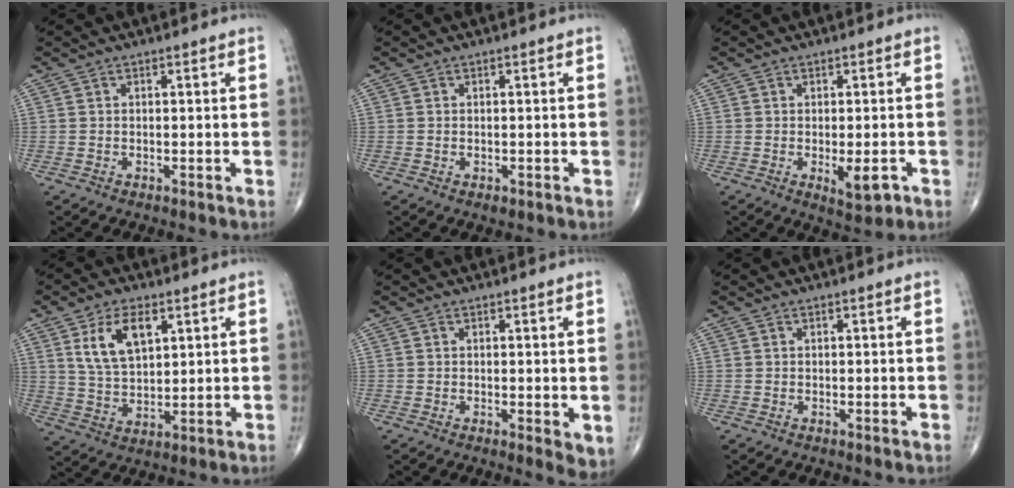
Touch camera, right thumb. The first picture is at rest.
{"total": 0.8, "force": [-0.3, 0.5, 0.6], "torque": [-0.010, -0.002, 0.000]}
{"total": 5.0, "force": [-1.6, 1.9, 4.3], "torque": [-0.054, -0.008, -0.015]}
{"total": 10.0, "force": [4.2, 5.3, 7.4], "torque": [-0.126, -0.015, 0.086]}
{"total": 3.6, "force": [0.0, 1.2, 3.4], "torque": [-0.045, -0.013, 0.000]}
{"total": 0.0}